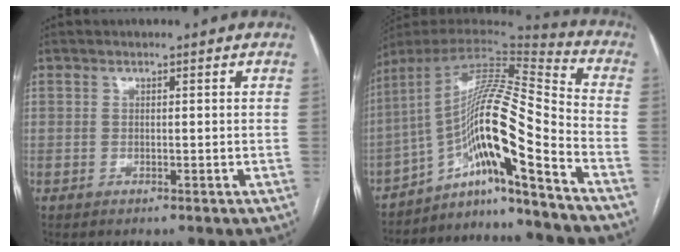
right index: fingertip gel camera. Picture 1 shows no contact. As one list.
[{"total": 16.7, "force": [-10.0, -1.1, 13.3], "torque": [-0.231, 0.028, -0.172]}]